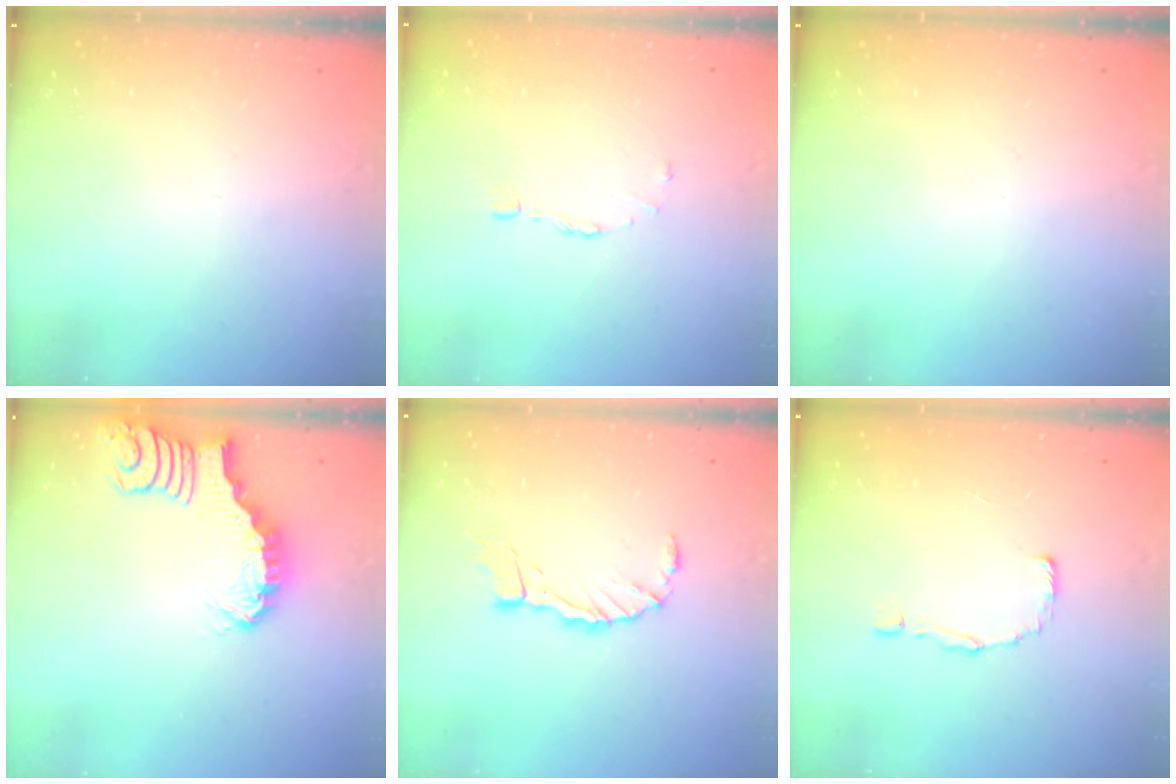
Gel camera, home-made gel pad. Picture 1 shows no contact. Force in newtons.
{"total": 4.0, "press": 3.9, "slide": 0.4}
{"total": 0.0}
{"total": 2.5, "press": 2.5, "slide": 0.2}
{"total": 9.1, "press": 9.1, "slide": 1.0}
{"total": 2.0, "press": 2.0, "slide": 0.1}